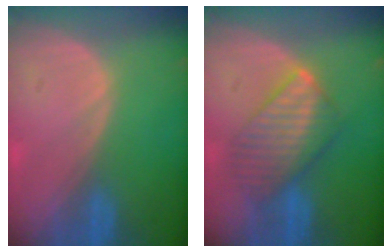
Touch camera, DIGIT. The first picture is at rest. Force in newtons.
{"total": 7.4, "press": 7.4, "slide": 0.1}